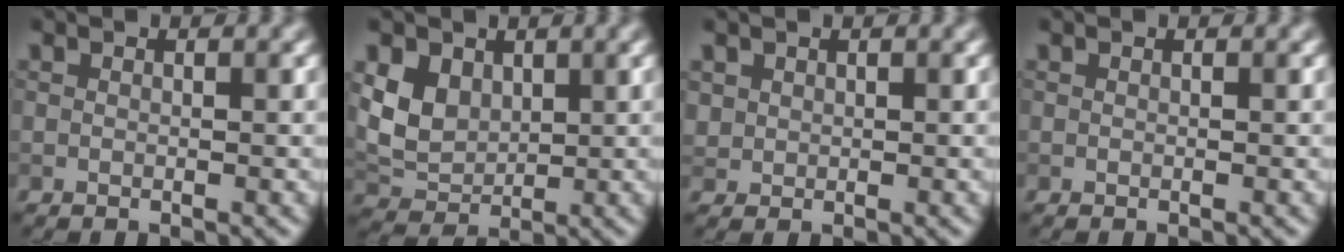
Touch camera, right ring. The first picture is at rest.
{"total": 4.2, "force": [1.3, 3.2, 2.4], "torque": [-0.056, -0.004, 0.026]}
{"total": 0.9, "force": [0.3, 0.8, 0.1], "torque": [0.000, -0.005, 0.012]}
{"total": 0.0}